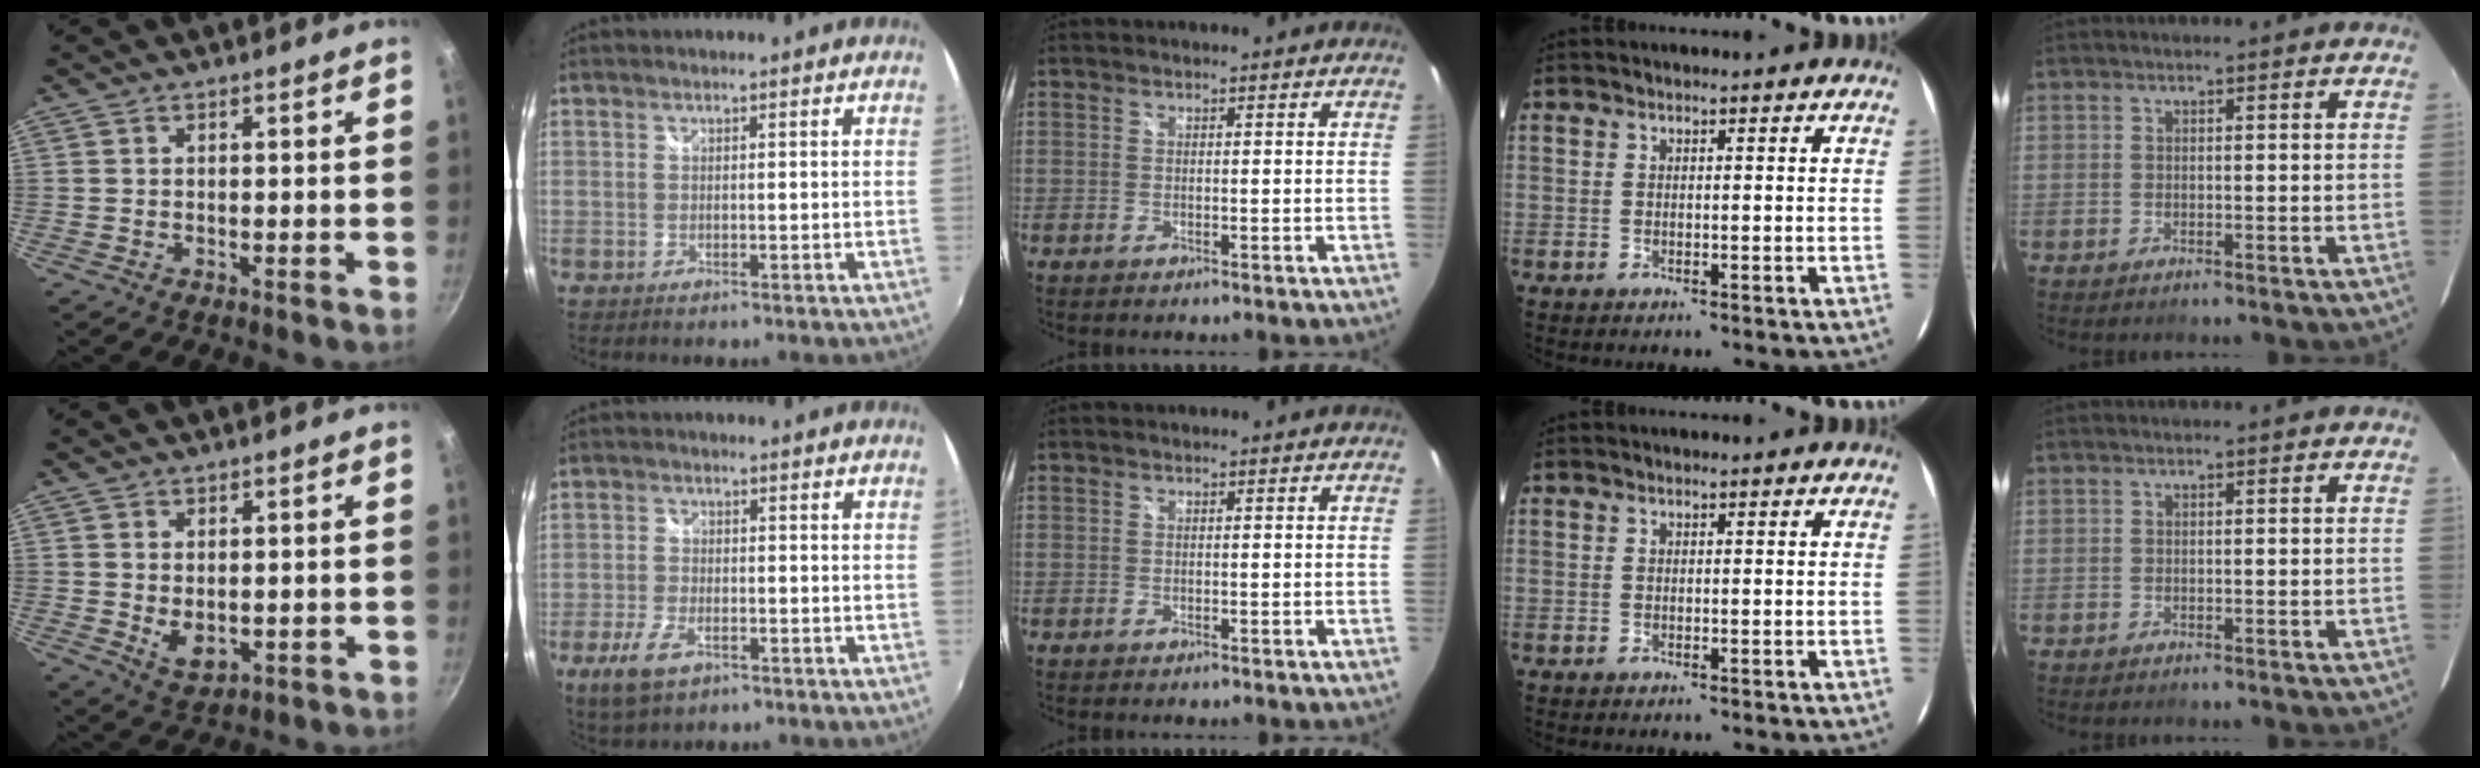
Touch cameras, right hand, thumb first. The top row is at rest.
{"thumb": {"total": 5.3, "force": [-0.1, 3.5, 4.0], "torque": [-0.062, -0.014, 0.009]}, "index": {"total": 6.9, "force": [-3.8, 3.1, 4.9], "torque": [-0.122, -0.011, -0.069]}}